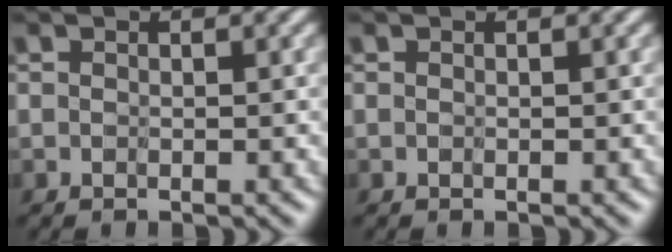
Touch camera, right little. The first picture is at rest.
{"total": 0.0}